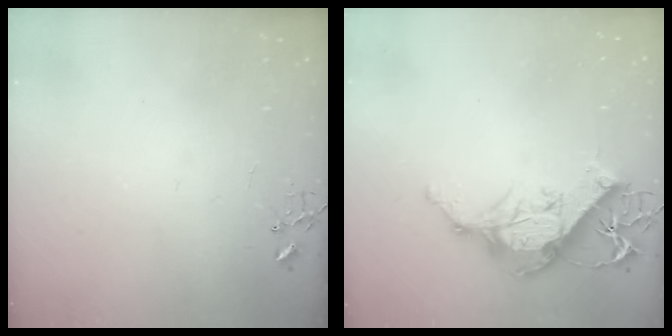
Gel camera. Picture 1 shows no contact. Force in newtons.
{"total": 15.3, "press": 15.1, "slide": 2.1}